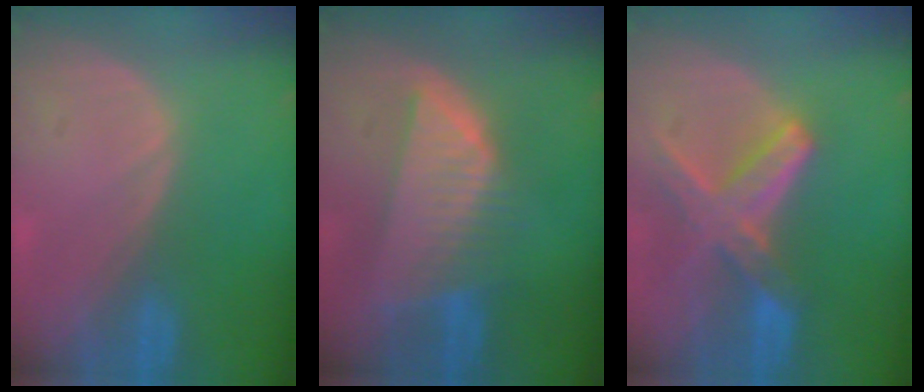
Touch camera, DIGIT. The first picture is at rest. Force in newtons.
{"total": 8.4, "press": 7.4, "slide": 3.9}
{"total": 8.2, "press": 7.2, "slide": 3.9}